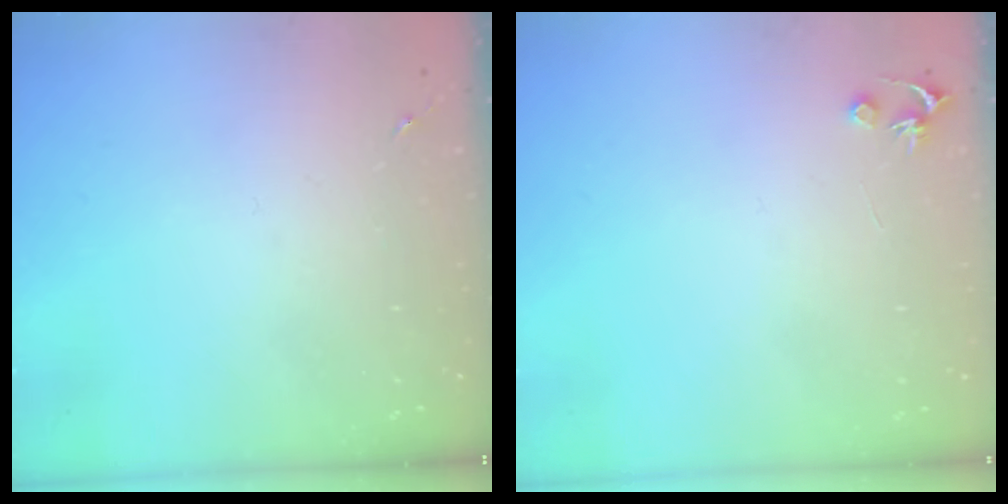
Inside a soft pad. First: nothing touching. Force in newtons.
{"total": 3.2, "press": 3.2, "slide": 0.3}